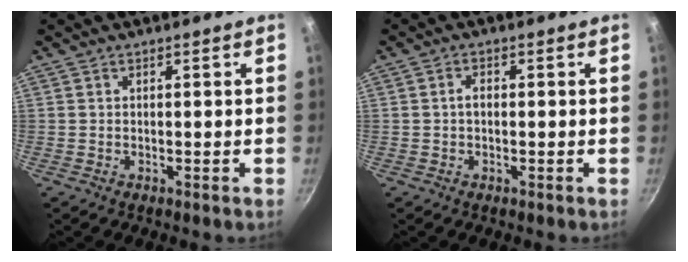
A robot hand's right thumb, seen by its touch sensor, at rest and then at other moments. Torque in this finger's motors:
{"motor_torque": [0.28, 0.73, 0.51, -0.05, -0.01]}